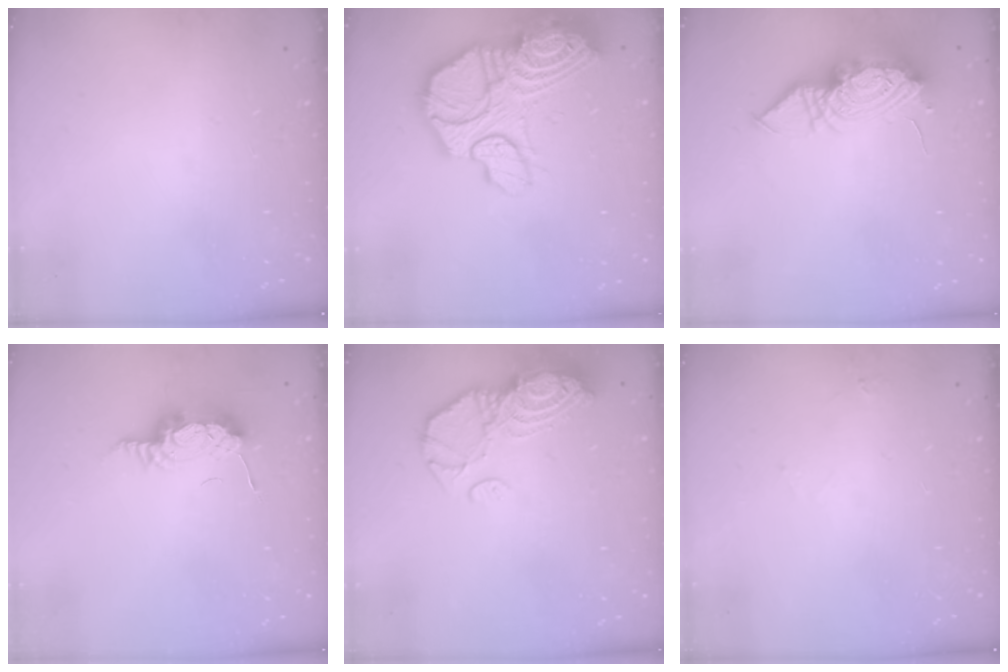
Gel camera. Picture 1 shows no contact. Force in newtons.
{"total": 27.3, "press": 27.1, "slide": 2.8}
{"total": 15.5, "press": 13.7, "slide": 7.3}
{"total": 8.8, "press": 8.5, "slide": 2.1}
{"total": 11.9, "press": 11.8, "slide": 0.9}
{"total": 9.1, "press": 4.0, "slide": 8.2}